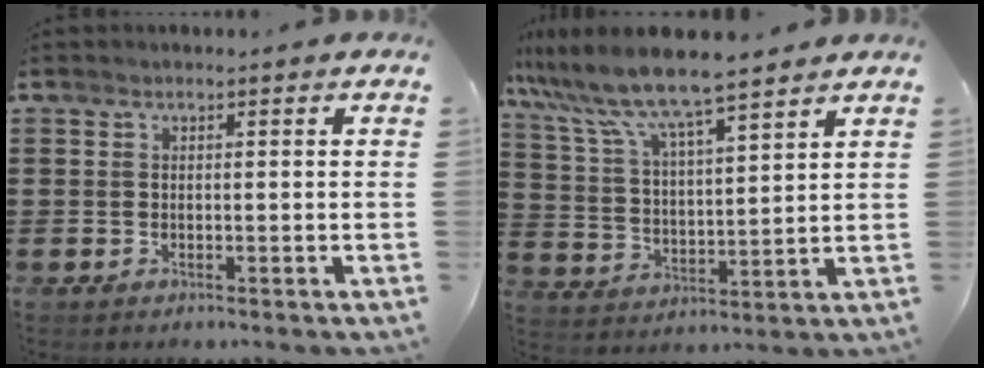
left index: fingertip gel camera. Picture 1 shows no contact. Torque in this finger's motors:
{"motor_torque": [1.65, -0.49, 0.60, 0.21]}